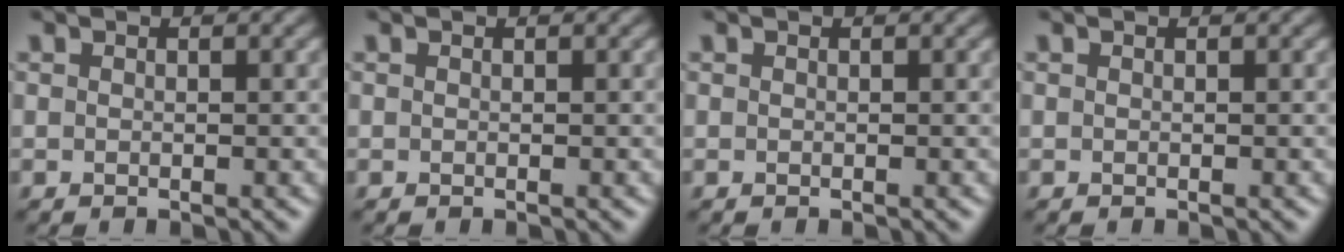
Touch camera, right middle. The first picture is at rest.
{"total": 0.0}
{"total": 0.0}
{"total": 0.0}